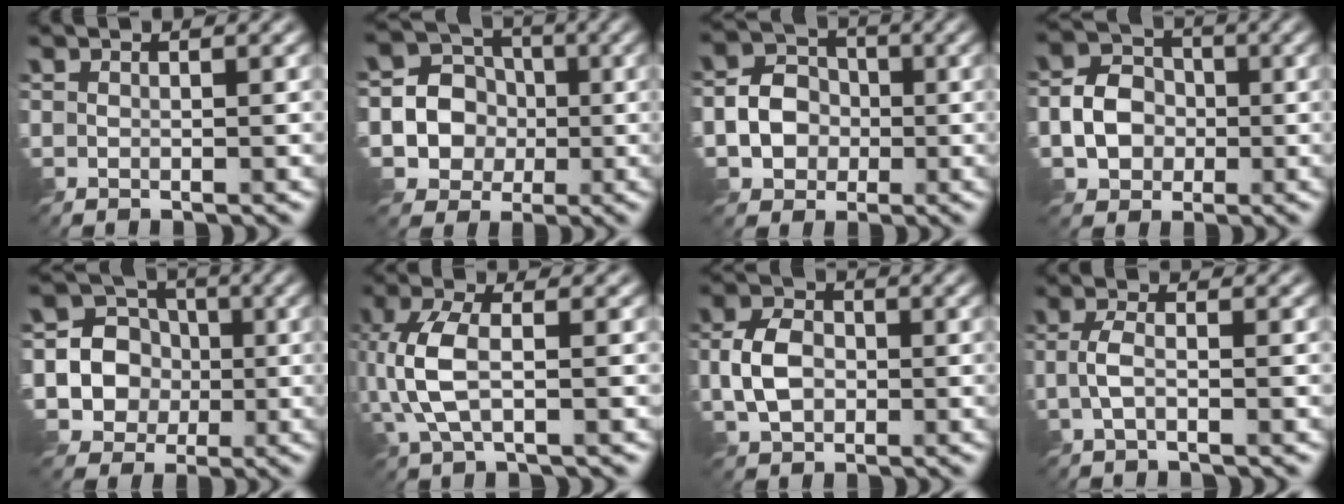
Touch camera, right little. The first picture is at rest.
{"total": 7.1, "force": [-1.2, 6.6, 2.4], "torque": [-0.044, 0.020, -0.045]}
{"total": 4.4, "force": [-1.2, 3.7, 2.0], "torque": [-0.027, 0.005, -0.033]}
{"total": 4.4, "force": [-1.2, 3.7, 2.1], "torque": [-0.034, 0.004, -0.029]}
{"total": 7.9, "force": [-1.2, 7.4, 2.5], "torque": [-0.051, 0.018, -0.044]}
{"total": 5.7, "force": [-0.4, 2.8, 5.0], "torque": [-0.127, 0.000, -0.009]}
{"total": 4.6, "force": [-0.8, 3.4, 3.0], "torque": [-0.065, 0.002, -0.020]}
{"total": 2.2, "force": [-0.8, 0.8, 1.9], "torque": [-0.045, 0.001, -0.021]}